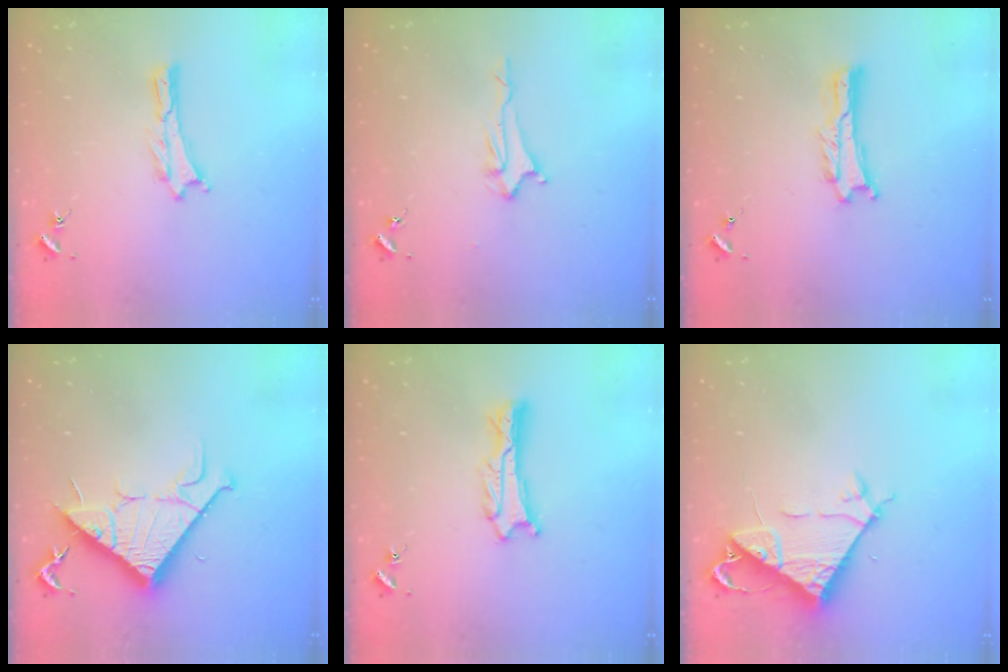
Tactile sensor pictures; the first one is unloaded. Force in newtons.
{"total": 2.0, "press": 2.0, "slide": 0.4}
{"total": 0.8, "press": 0.8, "slide": 0.2}
{"total": 11.4, "press": 11.4, "slide": 0.1}
{"total": 1.2, "press": 1.2, "slide": 0.1}
{"total": 7.3, "press": 7.2, "slide": 0.7}